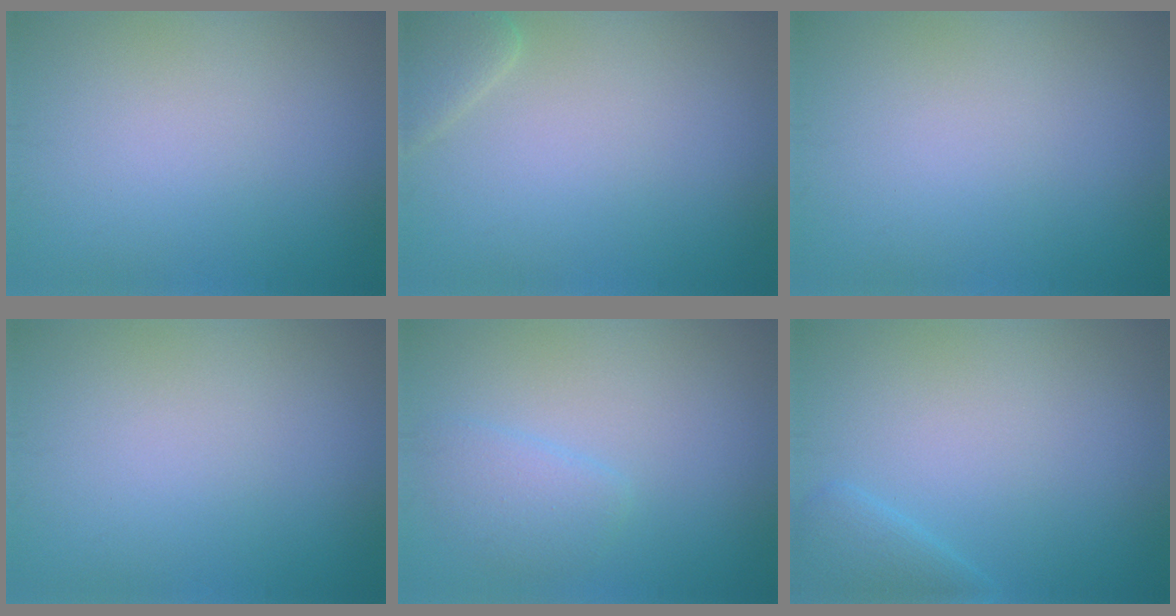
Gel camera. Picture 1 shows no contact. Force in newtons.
{"total": 2.6, "press": 2.6, "slide": 0.2}
{"total": 0.0}
{"total": 0.0}
{"total": 2.2, "press": 2.1, "slide": 0.2}
{"total": 2.0, "press": 2.0, "slide": 0.1}